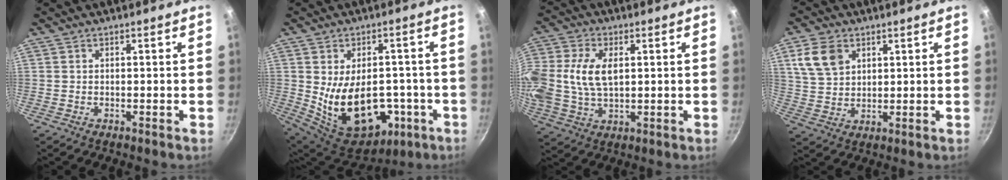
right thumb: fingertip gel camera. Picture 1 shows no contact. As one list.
[{"total": 19.8, "force": [-3.5, 12.9, 14.6], "torque": [-0.205, 0.001, -0.022]}, {"total": 14.0, "force": [2.0, 8.8, 10.7], "torque": [-0.230, 0.017, 0.034]}, {"total": 8.4, "force": [3.6, 5.9, 4.7], "torque": [-0.076, -0.005, 0.073]}]